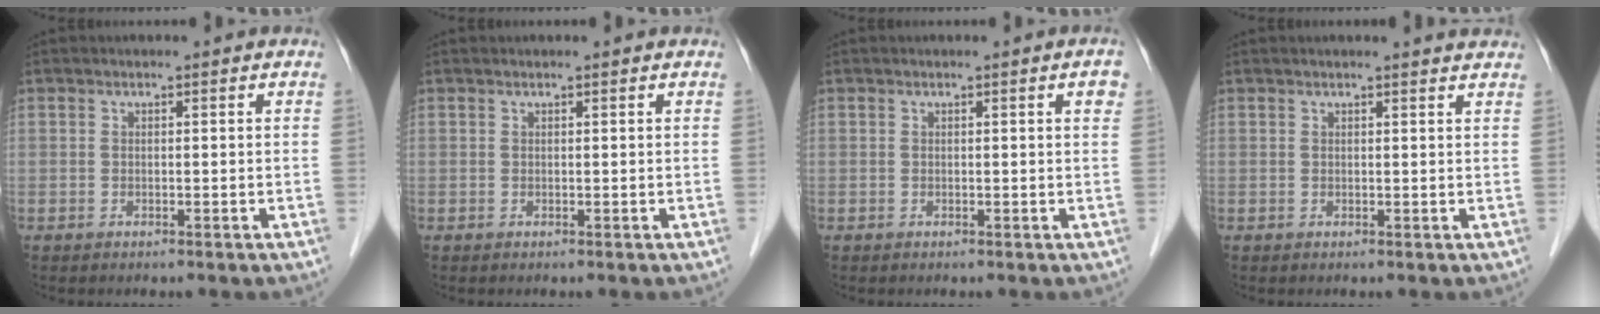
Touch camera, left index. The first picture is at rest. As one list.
[{"total": 0.5, "force": [0.5, 0.0, 0.2], "torque": [-0.005, 0.005, 0.010]}, {"total": 1.4, "force": [0.5, 0.1, 1.3], "torque": [-0.015, 0.003, 0.005]}, {"total": 3.9, "force": [3.8, 0.1, 1.1], "torque": [-0.016, 0.005, 0.032]}]